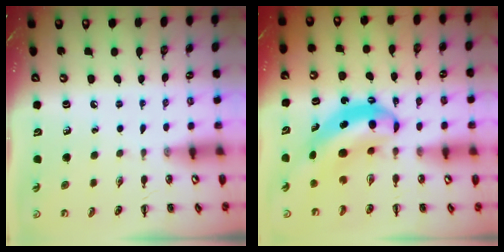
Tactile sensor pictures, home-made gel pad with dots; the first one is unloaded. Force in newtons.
{"total": 7.2, "press": 7.1, "slide": 1.1}